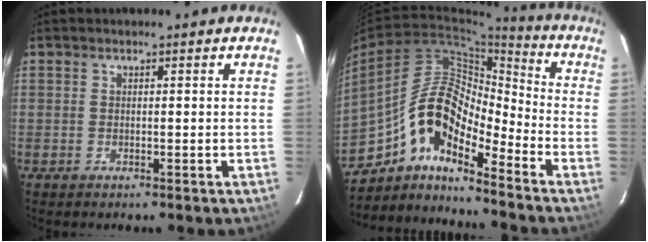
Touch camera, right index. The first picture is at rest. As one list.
[{"total": 13.3, "force": [-9.1, 4.2, 8.8], "torque": [-0.146, 0.016, -0.181]}]